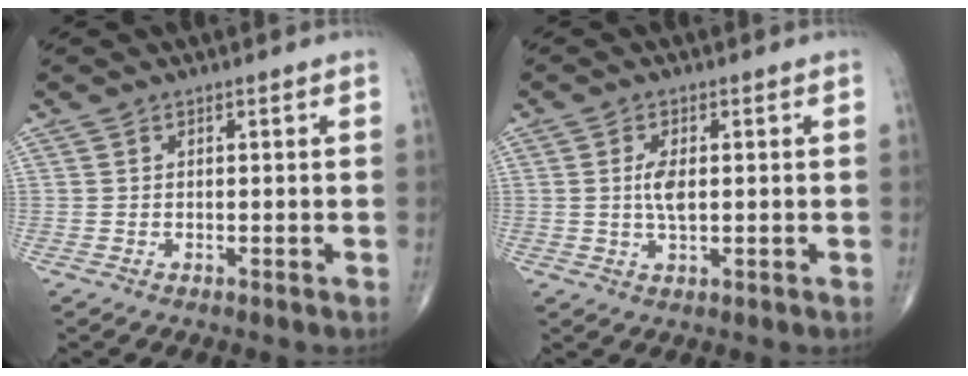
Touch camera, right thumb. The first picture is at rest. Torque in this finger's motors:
{"motor_torque": [0.75, 1.78, 0.93, -0.14, 0.09]}